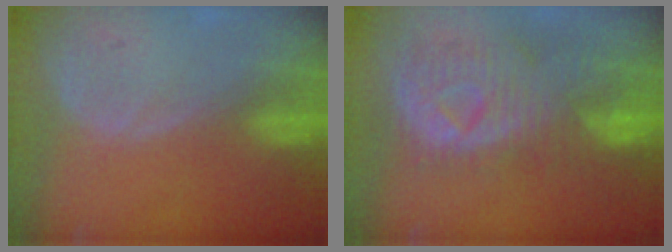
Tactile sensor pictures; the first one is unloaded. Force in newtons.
{"total": 11.0, "press": 9.7, "slide": 5.3}